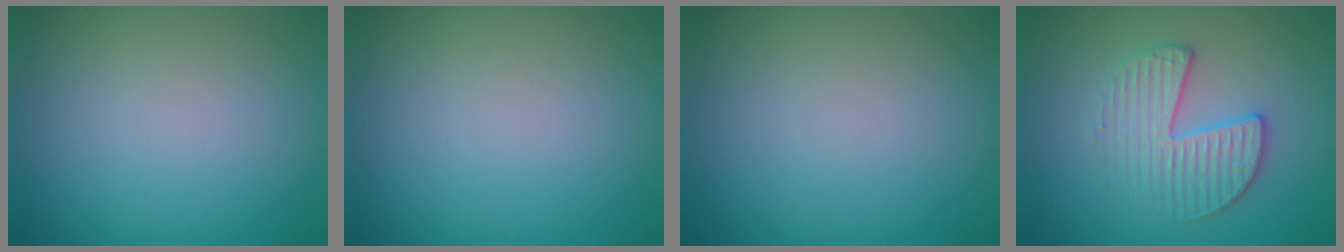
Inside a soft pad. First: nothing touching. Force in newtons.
{"total": 0.0}
{"total": 0.0}
{"total": 3.5, "press": 3.2, "slide": 1.4}